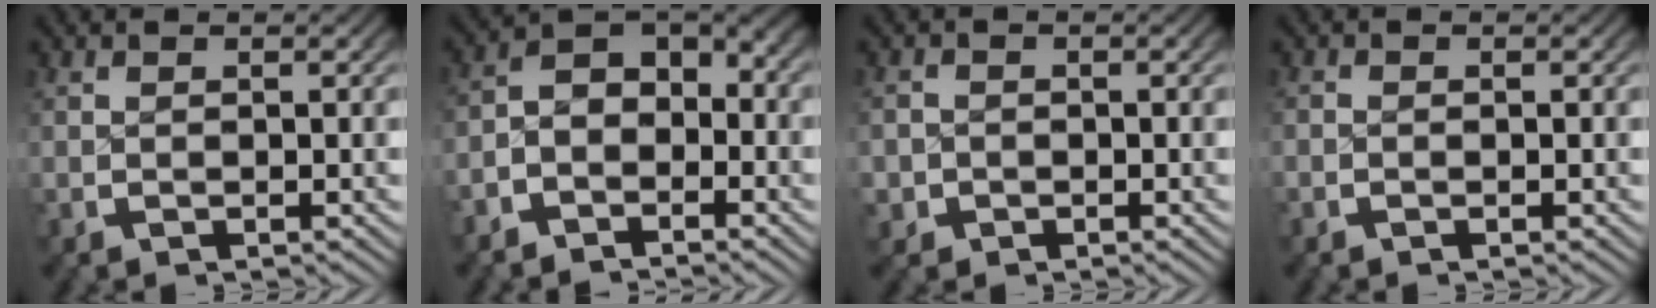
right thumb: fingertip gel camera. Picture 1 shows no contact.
{"total": 5.4, "force": [-2.2, 3.9, 3.1], "torque": [-0.053, -0.013, -0.047]}
{"total": 2.3, "force": [-1.2, 2.0, 0.1], "torque": [-0.009, -0.019, -0.018]}
{"total": 0.6, "force": [-0.6, 0.1, -0.2], "torque": [0.000, -0.006, -0.011]}